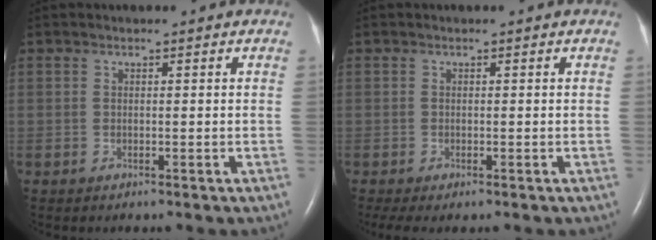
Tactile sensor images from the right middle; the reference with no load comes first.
{"total": 3.2, "force": [-2.3, 0.9, 1.9], "torque": [-0.034, -0.013, -0.034]}